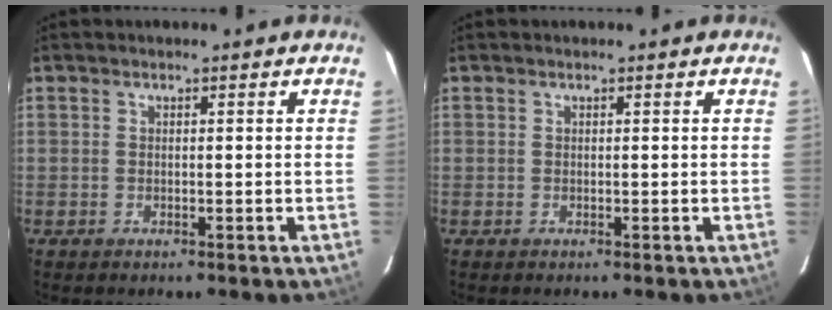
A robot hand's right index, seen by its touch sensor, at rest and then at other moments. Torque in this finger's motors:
{"motor_torque": [0.10, 0.06, 0.05, 0.01]}